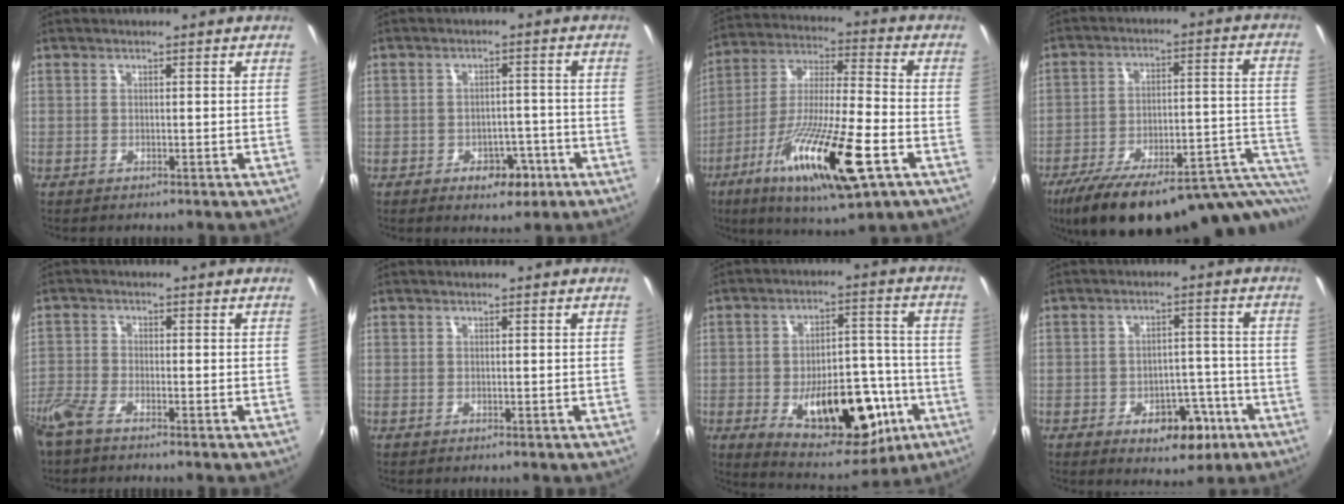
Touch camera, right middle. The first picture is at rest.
{"total": 4.8, "force": [-2.7, 3.0, 2.6], "torque": [-0.043, 0.006, -0.026]}
{"total": 20.7, "force": [-9.2, 3.3, 18.3], "torque": [-0.339, -0.046, -0.165]}
{"total": 25.4, "force": [-18.0, 5.9, 17.0], "torque": [-0.232, -0.045, -0.249]}
{"total": 5.6, "force": [-4.4, 1.4, 3.0], "torque": [-0.083, -0.016, -0.095]}
{"total": 0.0}
{"total": 19.7, "force": [-6.7, 9.8, 15.7], "torque": [-0.242, -0.001, -0.074]}
{"total": 7.9, "force": [-4.2, 4.6, 4.9], "torque": [-0.071, 0.013, -0.043]}